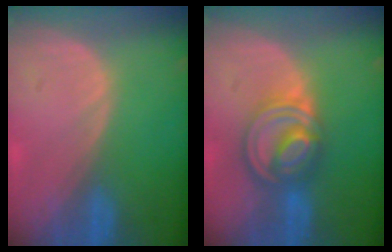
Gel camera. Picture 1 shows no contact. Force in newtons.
{"total": 8.0, "press": 6.9, "slide": 4.1}